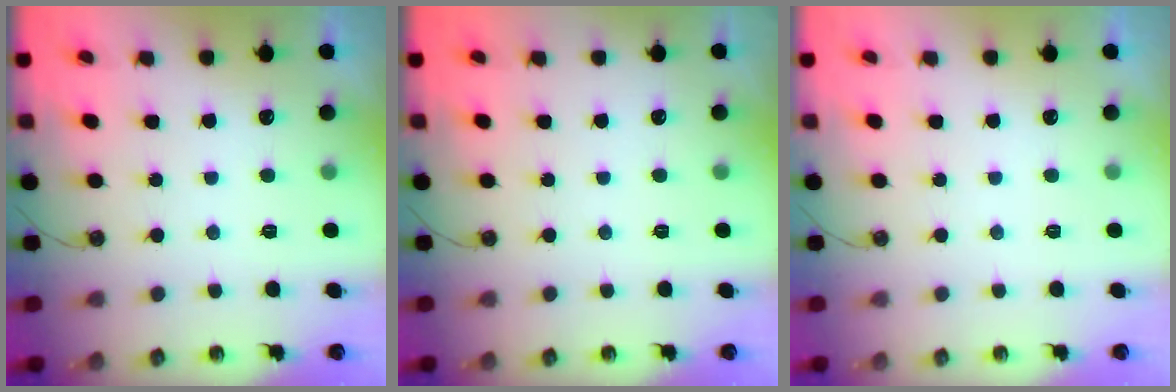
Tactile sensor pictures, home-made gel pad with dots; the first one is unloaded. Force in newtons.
{"total": 0.0}
{"total": 0.0}